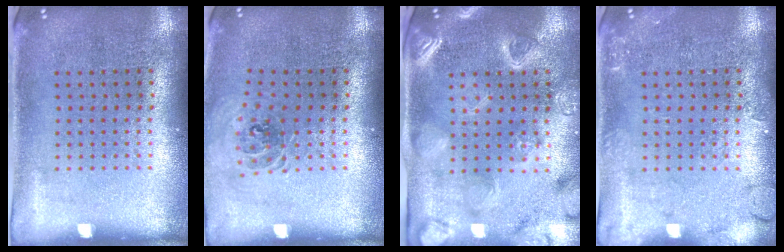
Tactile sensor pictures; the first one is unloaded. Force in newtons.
{"total": 0.9, "press": 0.8, "slide": 0.2}
{"total": 3.5, "press": 3.2, "slide": 1.3}
{"total": 2.0, "press": 2.0, "slide": 0.4}